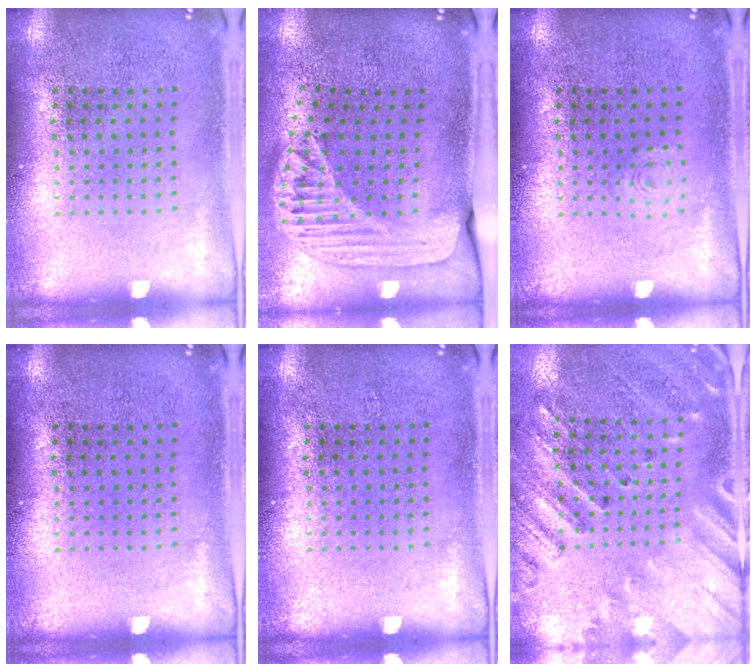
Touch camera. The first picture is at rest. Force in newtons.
{"total": 1.8, "press": 1.6, "slide": 0.9}
{"total": 0.7, "press": 0.7, "slide": 0.1}
{"total": 0.0}
{"total": 0.0}
{"total": 2.4, "press": 2.0, "slide": 1.4}